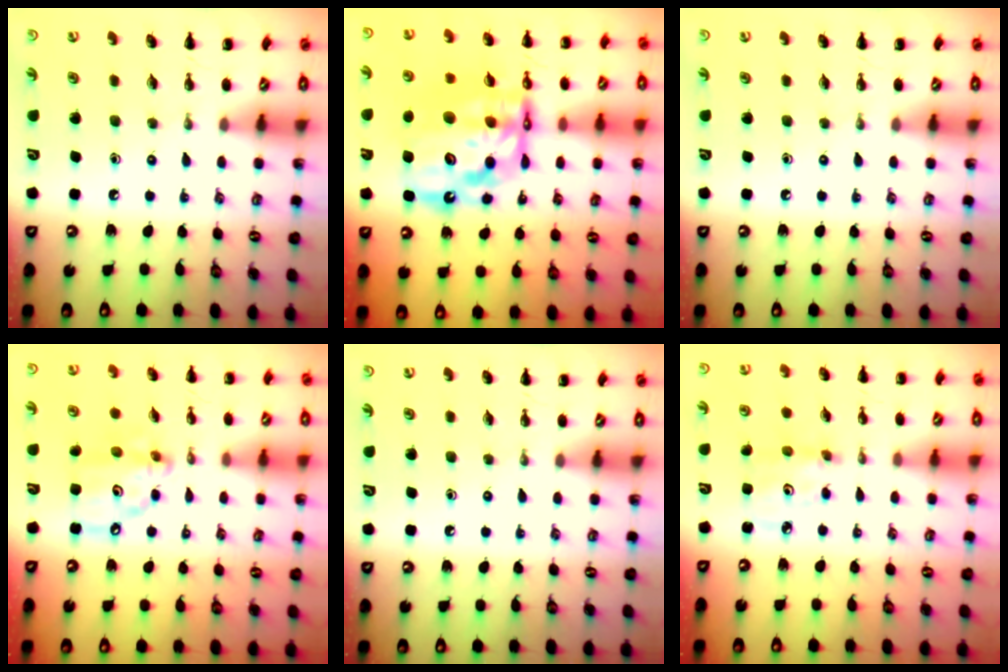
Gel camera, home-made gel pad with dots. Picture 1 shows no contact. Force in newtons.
{"total": 17.6, "press": 17.1, "slide": 4.4}
{"total": 0.0}
{"total": 9.8, "press": 9.7, "slide": 1.4}
{"total": 0.0}
{"total": 2.8, "press": 2.8, "slide": 0.4}